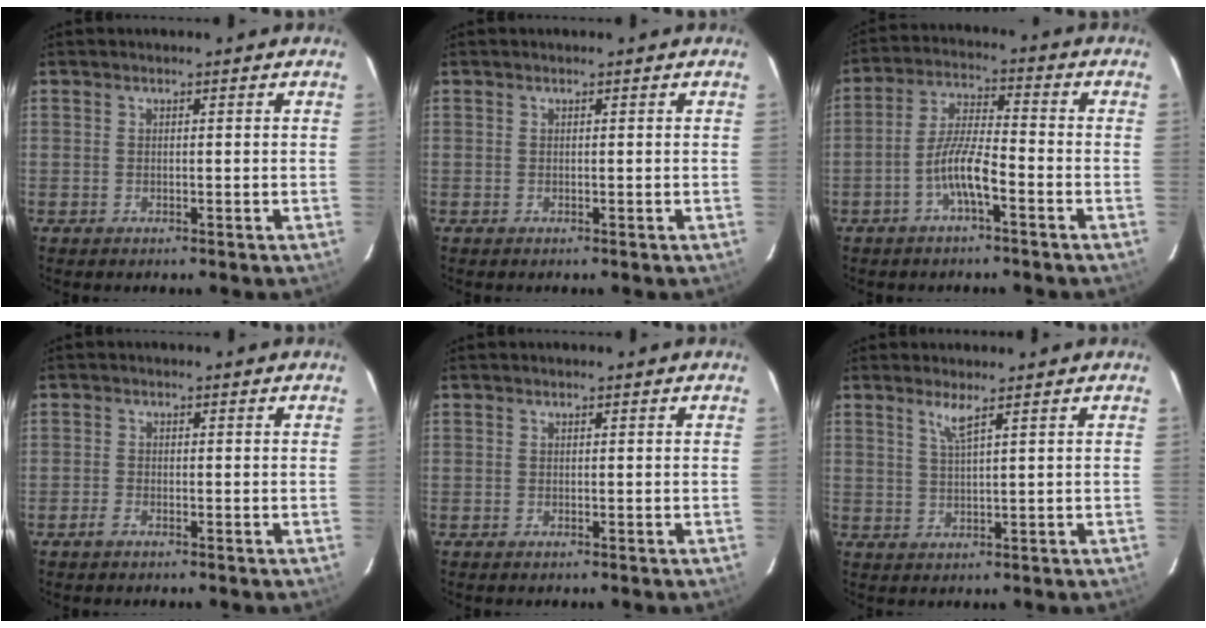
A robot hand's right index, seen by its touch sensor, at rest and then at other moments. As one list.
[{"total": 0.0}, {"total": 7.3, "force": [-3.7, 1.1, 6.2], "torque": [-0.129, 0.009, -0.070]}, {"total": 1.6, "force": [-1.2, 0.6, 0.8], "torque": [-0.020, 0.000, -0.027]}, {"total": 0.0}, {"total": 2.7, "force": [1.7, -0.4, 2.0], "torque": [-0.043, -0.005, 0.033]}]